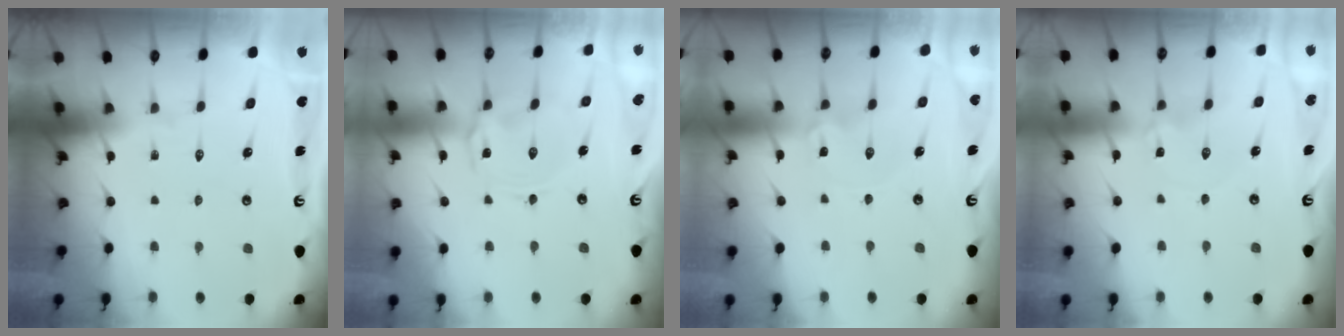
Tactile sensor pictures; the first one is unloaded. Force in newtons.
{"total": 2.0, "press": 2.0, "slide": 0.5}
{"total": 0.7, "press": 0.7, "slide": 0.2}
{"total": 0.9, "press": 0.9, "slide": 0.2}